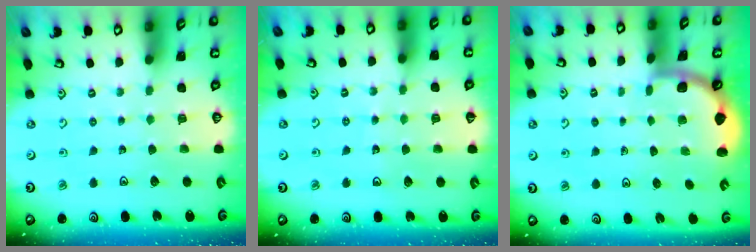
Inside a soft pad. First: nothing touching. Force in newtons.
{"total": 3.9, "press": 3.8, "slide": 1.1}
{"total": 1.9, "press": 1.9, "slide": 0.0}